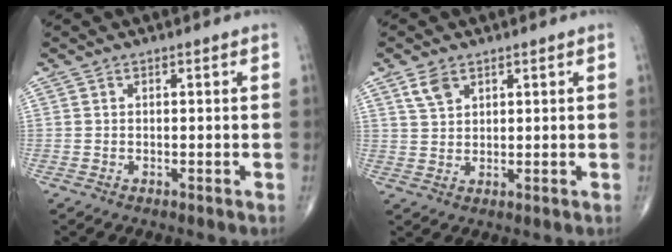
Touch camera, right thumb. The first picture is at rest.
{"total": 3.7, "force": [2.2, 2.2, 2.0], "torque": [-0.032, -0.007, 0.049]}